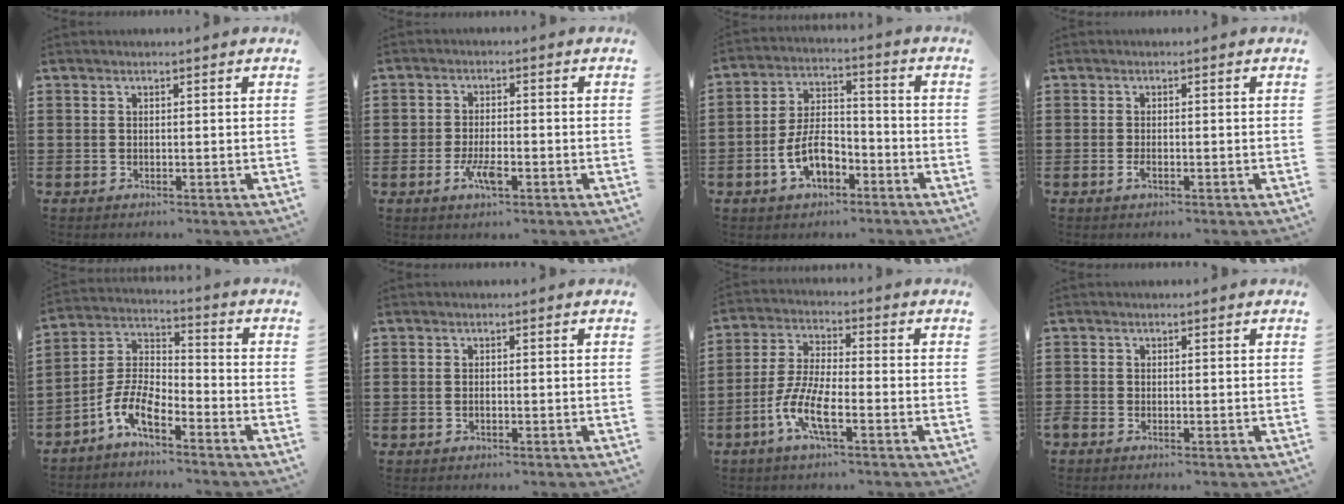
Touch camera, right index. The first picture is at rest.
{"total": 4.2, "force": [-1.9, 1.5, 3.4], "torque": [-0.076, -0.003, -0.038]}
{"total": 8.2, "force": [-3.8, 4.5, 5.8], "torque": [-0.129, 0.007, -0.076]}
{"total": 1.4, "force": [-0.7, 0.4, 1.1], "torque": [-0.030, -0.005, -0.015]}
{"total": 7.6, "force": [-5.3, 2.6, 4.9], "torque": [-0.128, -0.013, -0.111]}
{"total": 0.7, "force": [-0.4, 0.3, 0.5], "torque": [-0.011, -0.004, -0.007]}
{"total": 7.8, "force": [-3.9, 1.9, 6.5], "torque": [-0.169, -0.018, -0.084]}
{"total": 0.7, "force": [-0.7, 0.2, 0.2], "torque": [-0.006, -0.002, -0.013]}